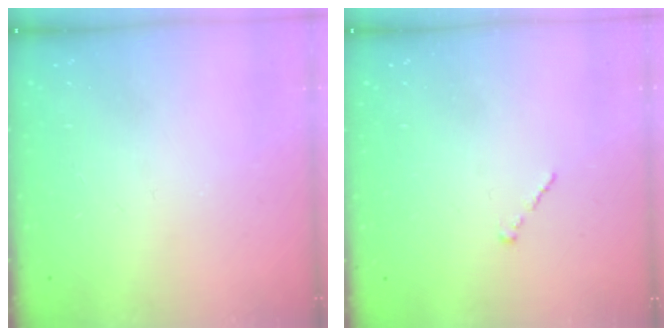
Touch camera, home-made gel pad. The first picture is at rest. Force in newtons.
{"total": 0.0}